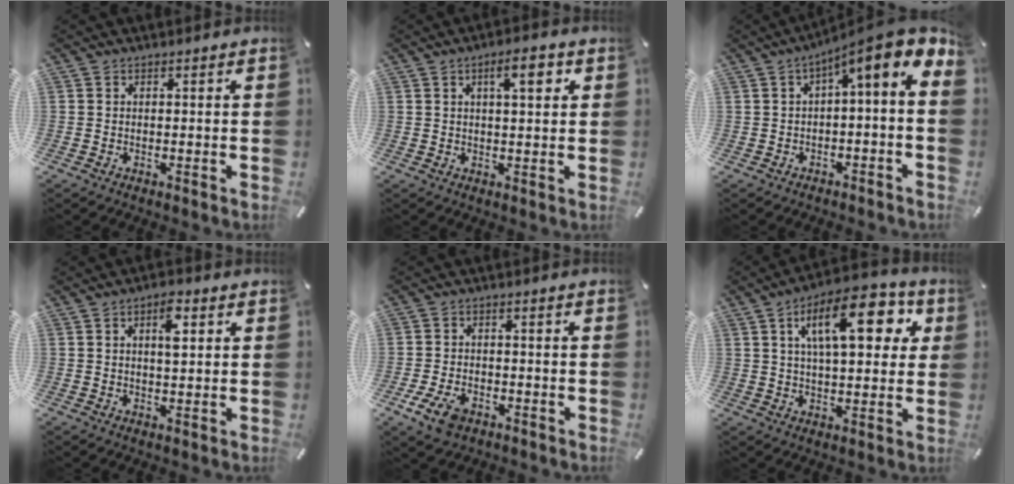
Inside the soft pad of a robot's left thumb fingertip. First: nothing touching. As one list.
[{"total": 5.9, "force": [2.3, 1.9, 5.0], "torque": [-0.072, -0.005, 0.031]}, {"total": 9.1, "force": [3.3, 2.2, 8.1], "torque": [-0.124, -0.035, 0.052]}, {"total": 5.2, "force": [1.6, 2.4, 4.3], "torque": [-0.059, -0.004, 0.019]}, {"total": 6.1, "force": [-3.2, 3.8, 3.5], "torque": [-0.086, 0.010, -0.063]}, {"total": 18.1, "force": [6.8, 8.1, 14.6], "torque": [-0.219, -0.004, 0.106]}]